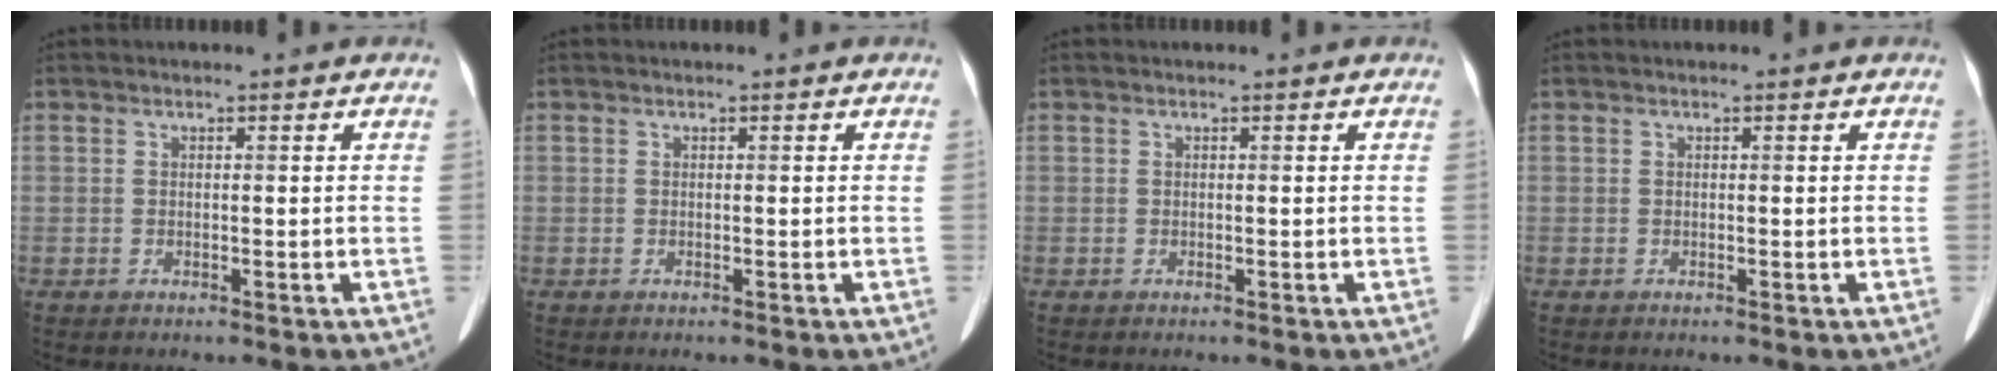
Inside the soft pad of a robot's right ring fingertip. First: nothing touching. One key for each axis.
{"total": 0.0}
{"total": 0.0}
{"total": 0.0}